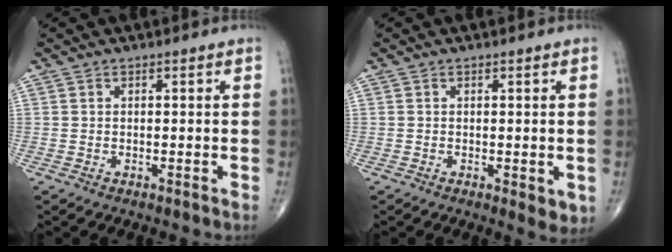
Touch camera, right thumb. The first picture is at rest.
{"total": 2.9, "force": [-0.5, 1.2, 2.5], "torque": [-0.023, -0.007, -0.005]}